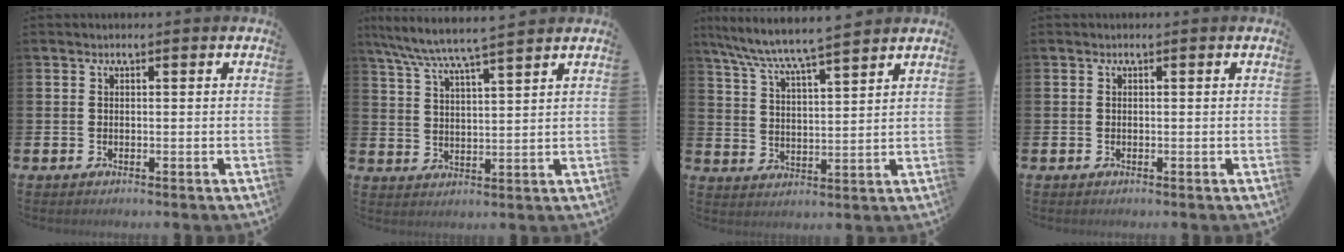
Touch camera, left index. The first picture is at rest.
{"total": 6.5, "force": [6.0, -0.2, 2.4], "torque": [-0.070, -0.032, 0.105]}
{"total": 6.9, "force": [6.6, 0.0, 2.1], "torque": [-0.070, -0.042, 0.114]}
{"total": 0.0}